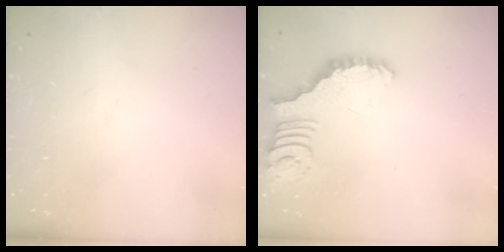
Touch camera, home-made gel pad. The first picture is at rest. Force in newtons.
{"total": 2.6, "press": 2.5, "slide": 0.6}